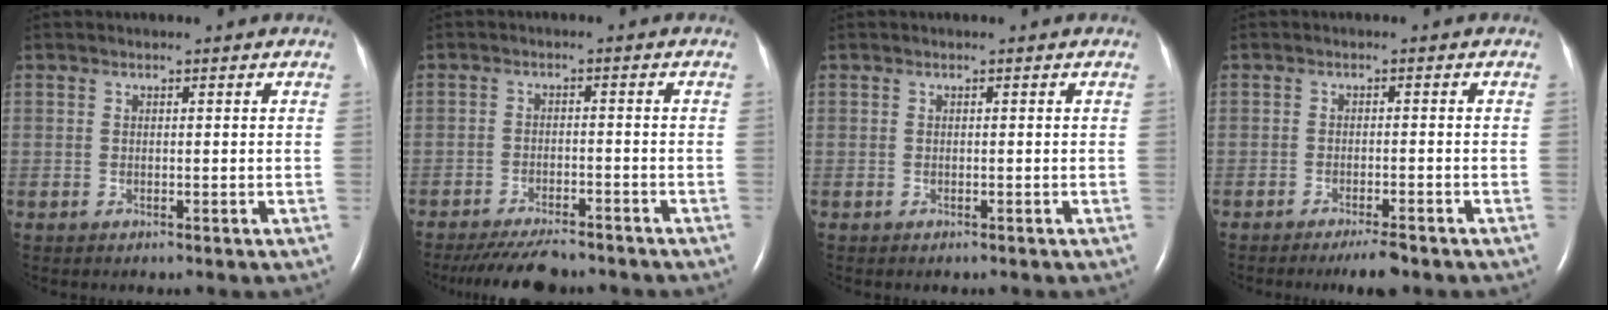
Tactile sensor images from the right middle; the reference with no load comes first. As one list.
[{"total": 8.8, "force": [-7.9, 1.7, 3.5], "torque": [-0.055, -0.016, -0.121]}, {"total": 0.0}, {"total": 3.6, "force": [-2.8, 0.4, 2.1], "torque": [-0.035, -0.005, -0.045]}]